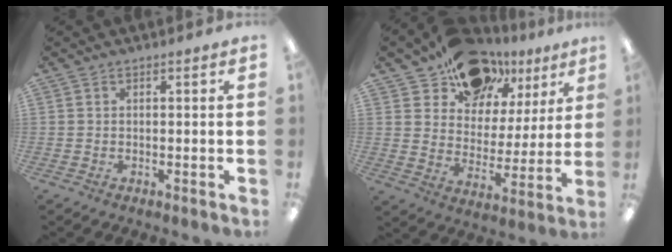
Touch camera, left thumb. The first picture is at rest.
{"total": 13.8, "force": [11.0, 7.9, 2.7], "torque": [-0.050, -0.087, 0.206]}